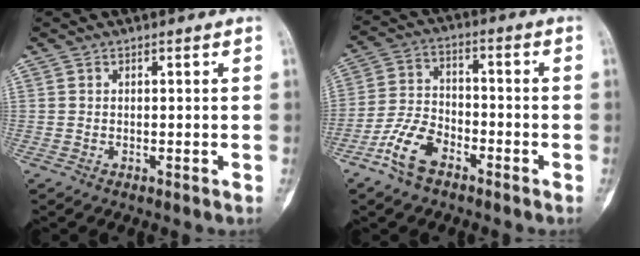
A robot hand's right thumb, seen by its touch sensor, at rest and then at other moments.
{"total": 8.9, "force": [-5.3, 4.8, 5.3], "torque": [-0.101, 0.031, -0.109]}